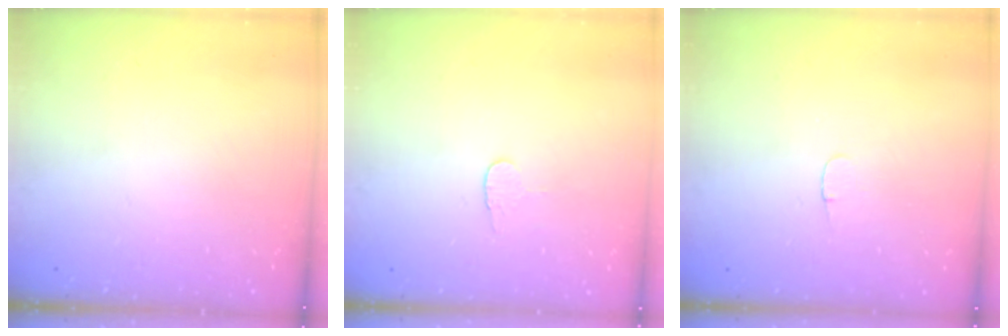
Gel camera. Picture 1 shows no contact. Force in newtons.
{"total": 3.8, "press": 3.8, "slide": 0.3}
{"total": 3.1, "press": 3.1, "slide": 0.3}